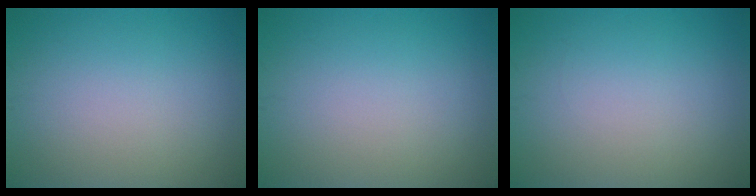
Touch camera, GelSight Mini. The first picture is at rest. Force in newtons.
{"total": 0.0}
{"total": 0.0}